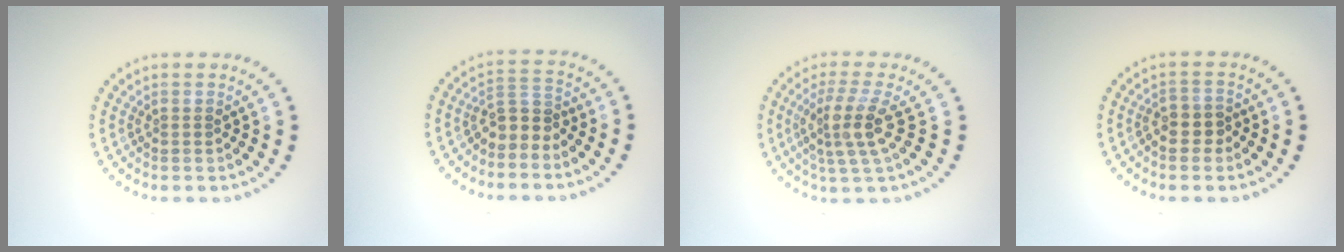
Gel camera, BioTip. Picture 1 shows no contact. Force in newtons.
{"total": 2.4, "press": 2.0, "slide": 1.4}
{"total": 3.6, "press": 2.7, "slide": 2.4}
{"total": 2.5, "press": 2.3, "slide": 1.0}